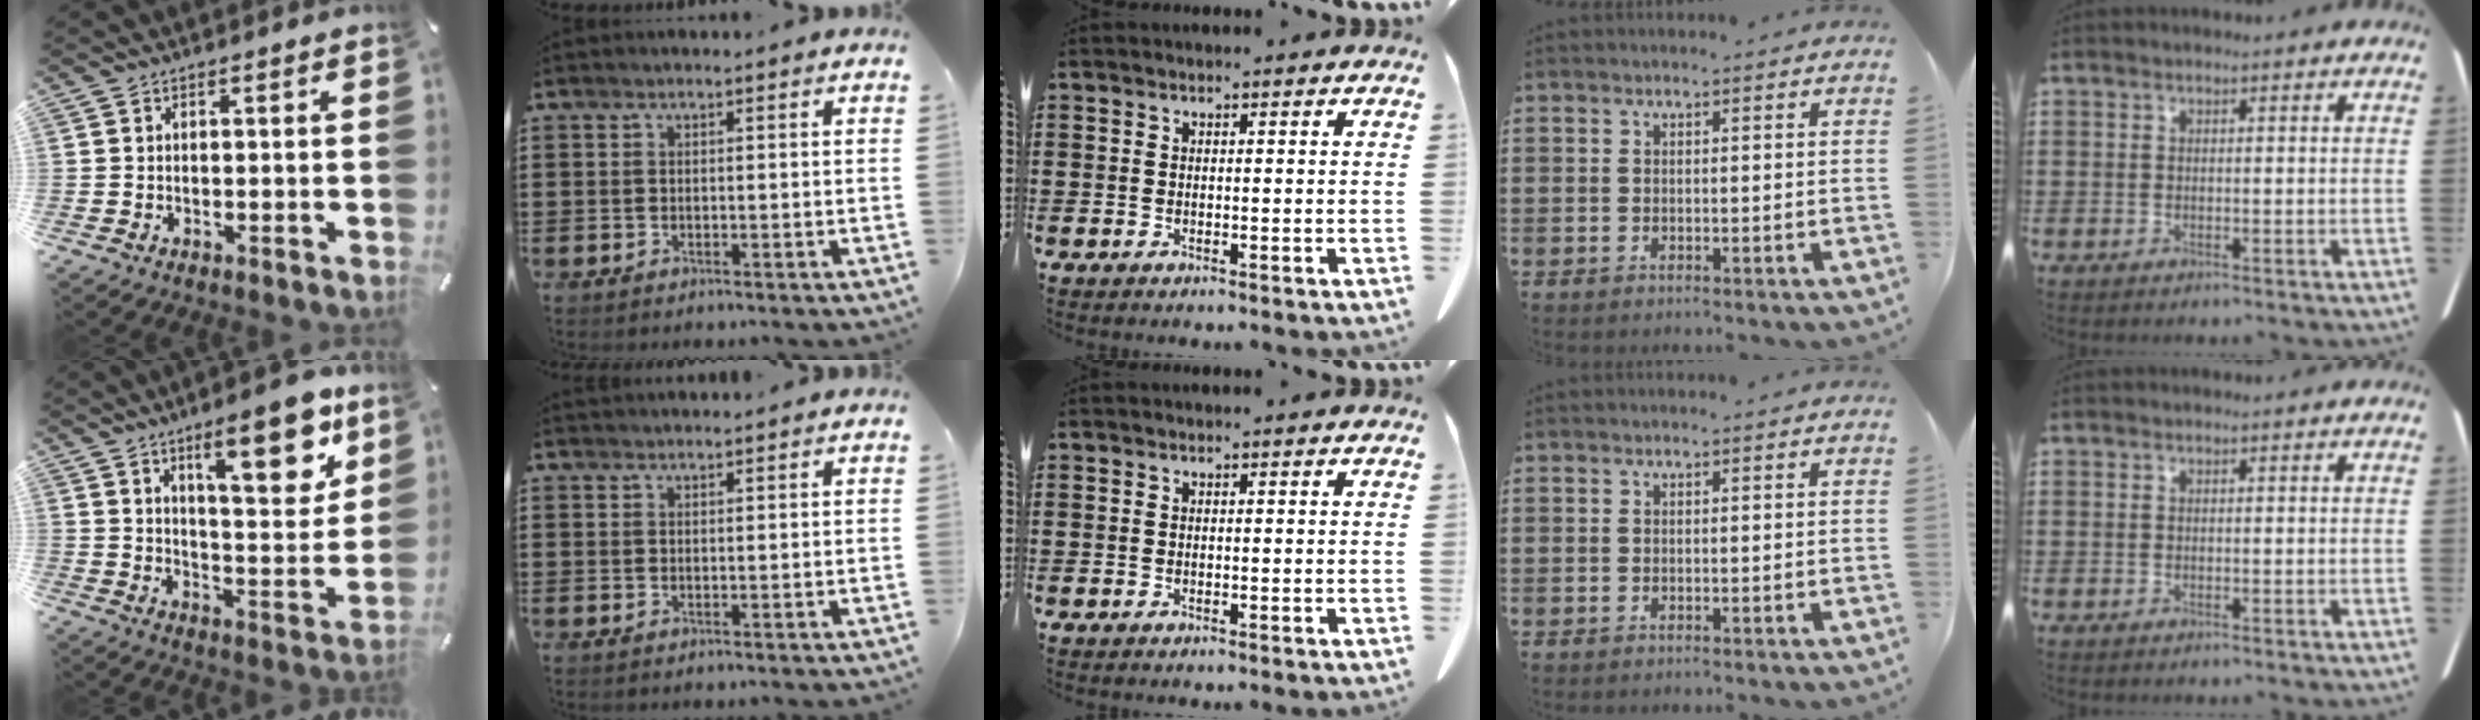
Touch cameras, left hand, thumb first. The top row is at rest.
{"thumb": {"total": 16.3, "force": [9.6, 5.7, 11.9], "torque": [-0.150, -0.056, 0.147]}, "index": {"total": 1.1, "force": [1.1, 0.0, 0.1], "torque": [-0.005, -0.001, 0.021]}}